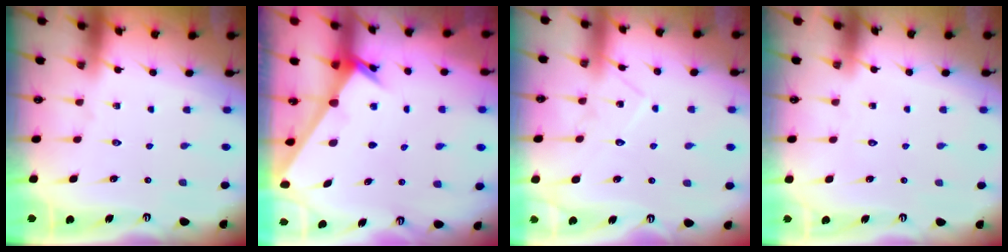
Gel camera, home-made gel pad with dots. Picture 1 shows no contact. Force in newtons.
{"total": 2.4, "press": 2.4, "slide": 0.2}
{"total": 9.7, "press": 9.7, "slide": 0.7}
{"total": 1.7, "press": 1.6, "slide": 0.1}